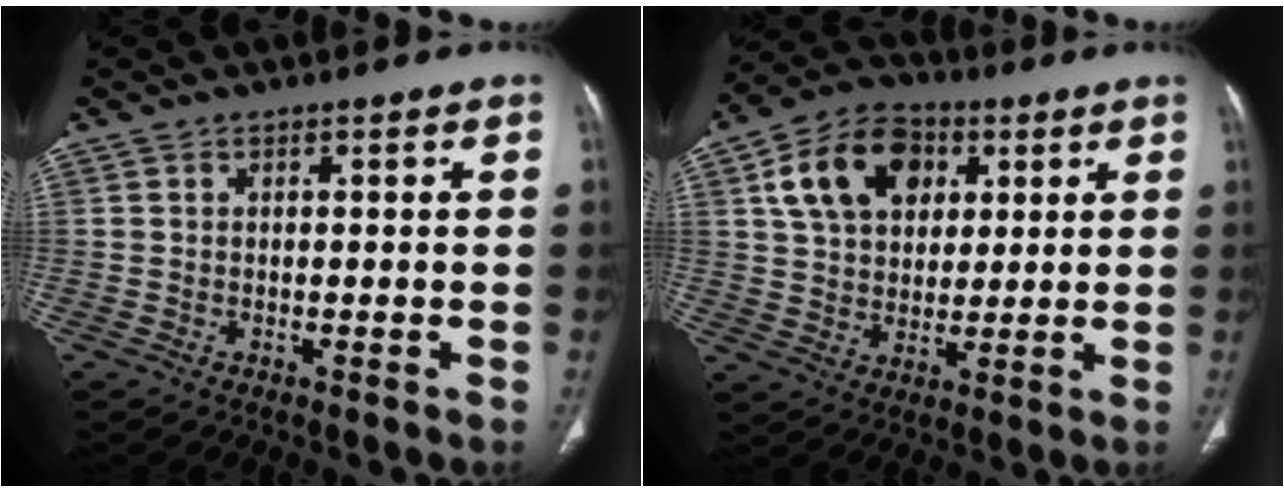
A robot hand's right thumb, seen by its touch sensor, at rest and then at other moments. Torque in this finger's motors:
{"motor_torque": [0.16, 1.89, 0.45, -0.24, 0.02]}